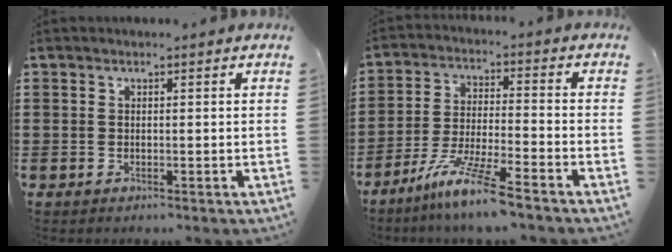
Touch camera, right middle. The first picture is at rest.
{"total": 9.1, "force": [-7.1, -0.3, 5.7], "torque": [-0.120, -0.013, -0.138]}